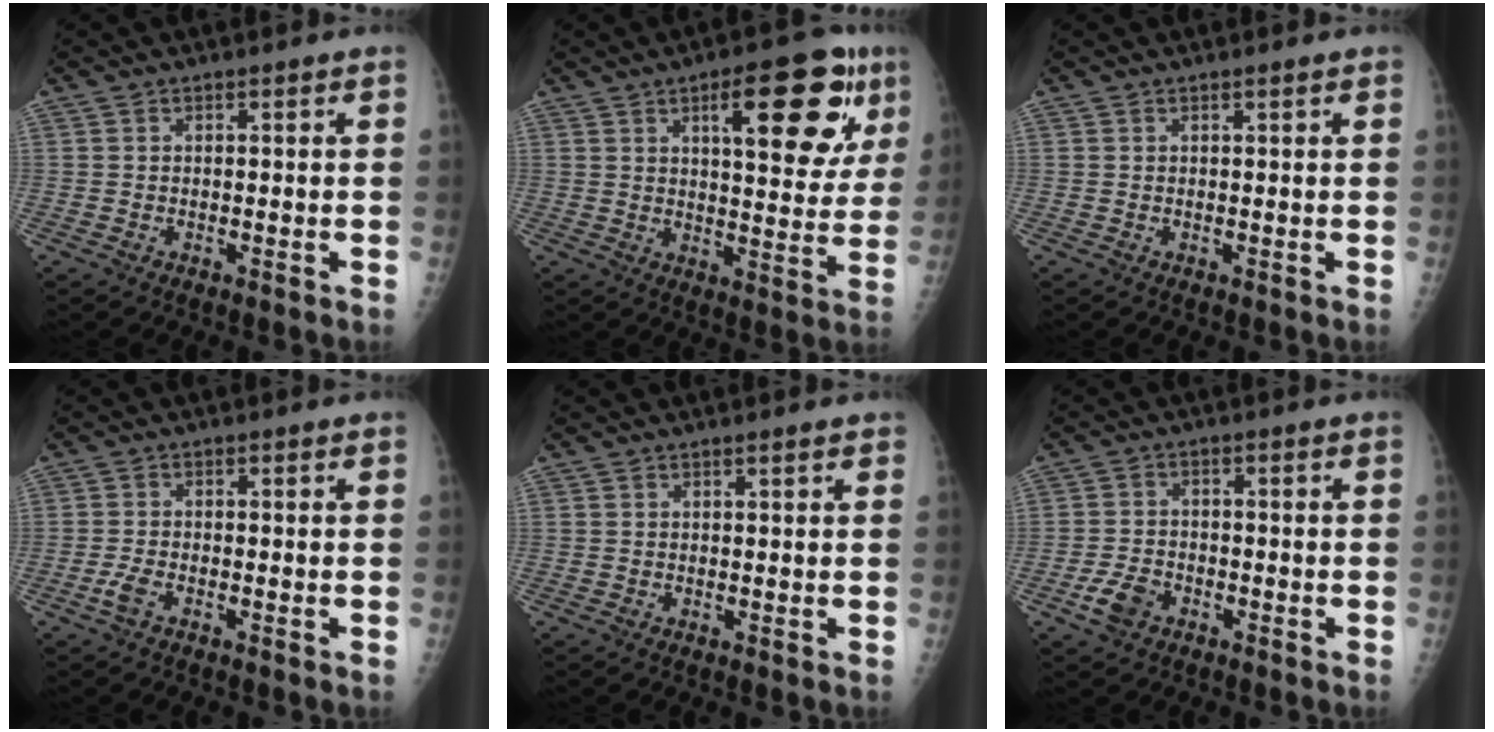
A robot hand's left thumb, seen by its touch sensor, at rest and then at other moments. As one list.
[{"total": 17.8, "force": [7.8, 6.1, 14.9], "torque": [-0.162, -0.016, 0.103]}, {"total": 0.7, "force": [0.4, 0.1, 0.6], "torque": [-0.009, 0.002, 0.003]}, {"total": 2.5, "force": [-1.4, 1.0, 1.8], "torque": [-0.048, 0.007, -0.030]}, {"total": 1.0, "force": [0.6, 0.2, 0.8], "torque": [-0.011, 0.000, 0.007]}, {"total": 4.8, "force": [-2.6, 3.1, 2.6], "torque": [-0.051, 0.016, -0.048]}]